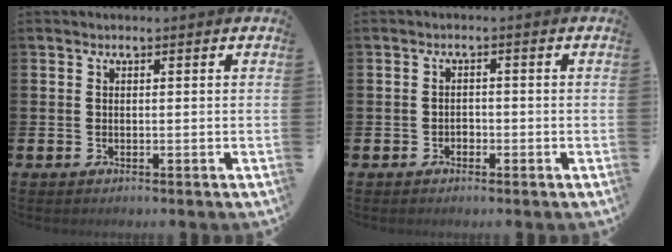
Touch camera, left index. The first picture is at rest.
{"total": 1.3, "force": [-0.8, 1.1, 0.2], "torque": [-0.006, 0.002, -0.018]}